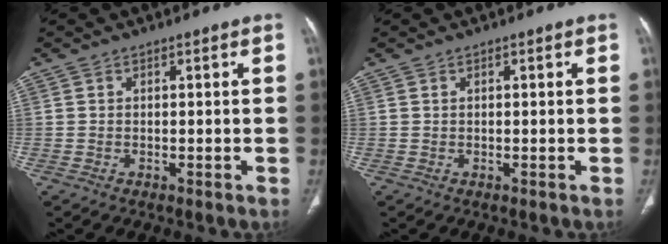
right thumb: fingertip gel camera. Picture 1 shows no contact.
{"total": 0.0}